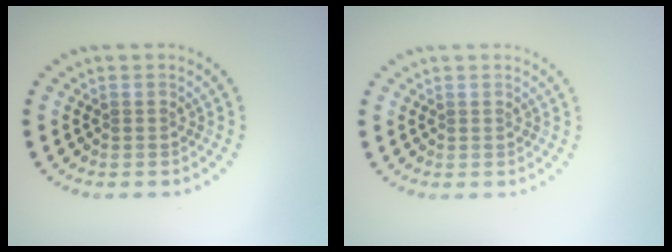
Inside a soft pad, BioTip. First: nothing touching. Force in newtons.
{"total": 0.0}